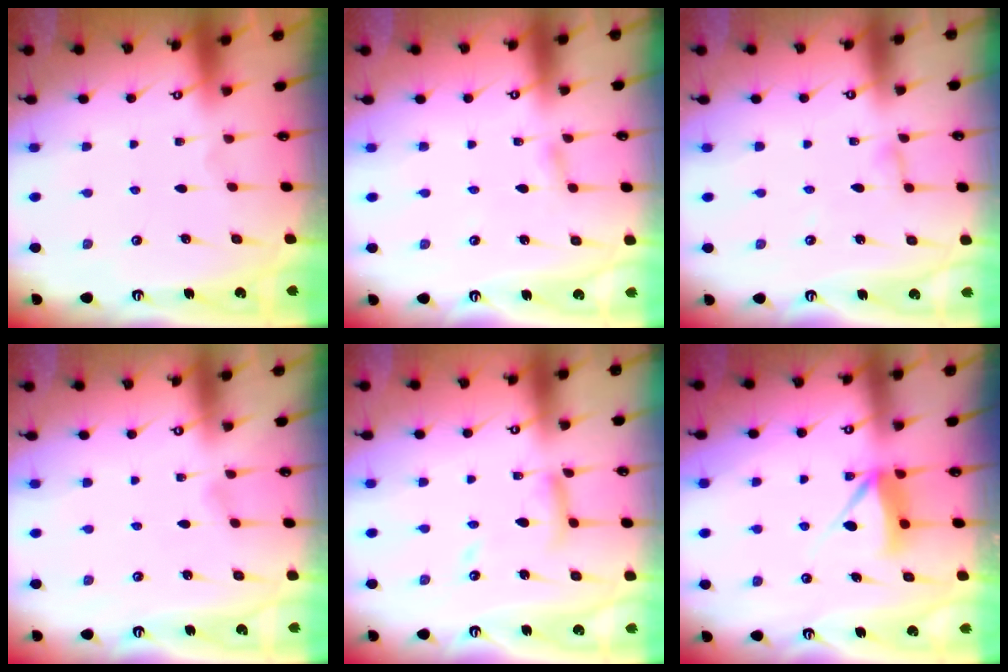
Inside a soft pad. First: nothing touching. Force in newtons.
{"total": 2.8, "press": 2.8, "slide": 0.3}
{"total": 2.8, "press": 2.7, "slide": 0.3}
{"total": 0.9, "press": 0.9, "slide": 0.1}
{"total": 10.1, "press": 10.0, "slide": 0.9}
{"total": 8.7, "press": 8.6, "slide": 0.9}